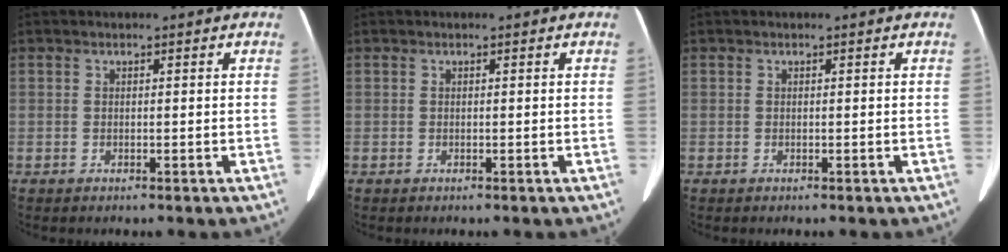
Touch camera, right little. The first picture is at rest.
{"total": 0.0}
{"total": 0.0}